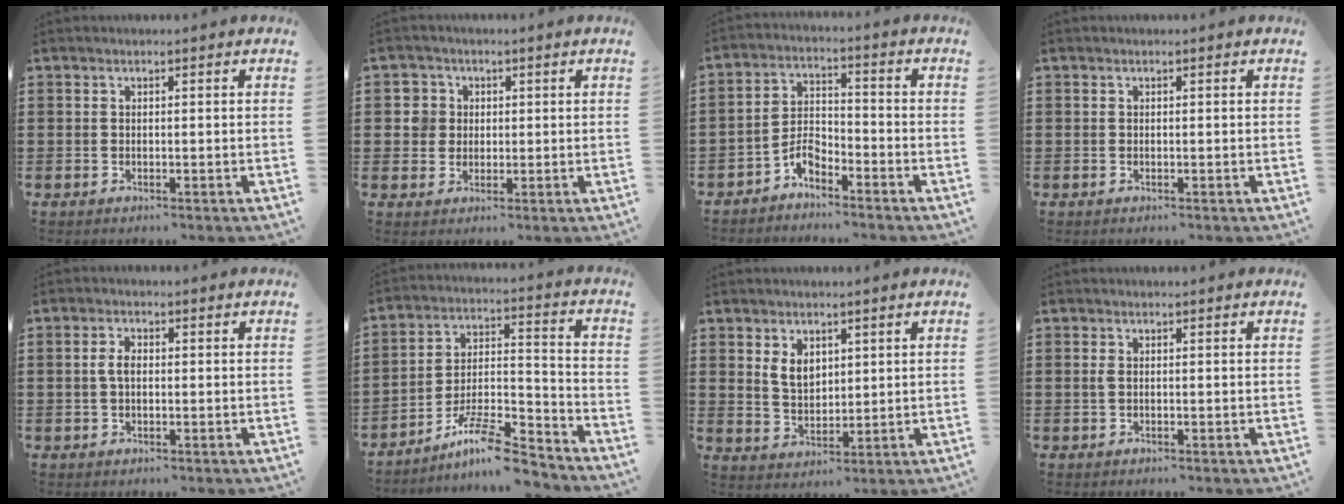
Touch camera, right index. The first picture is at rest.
{"total": 3.8, "force": [0.7, 3.7, 0.7], "torque": [-0.031, 0.012, 0.010]}
{"total": 4.1, "force": [-3.3, 1.8, 1.7], "torque": [-0.042, 0.008, -0.067]}
{"total": 0.0}
{"total": 2.6, "force": [0.0, 1.4, 2.2], "torque": [-0.052, 0.003, -0.003]}
{"total": 10.8, "force": [-8.8, 1.9, 5.9], "torque": [-0.100, 0.025, -0.167]}
{"total": 4.4, "force": [1.8, 3.0, 2.7], "torque": [-0.055, 0.007, 0.030]}
{"total": 0.9, "force": [0.0, 0.4, 0.9], "torque": [-0.025, -0.001, -0.003]}